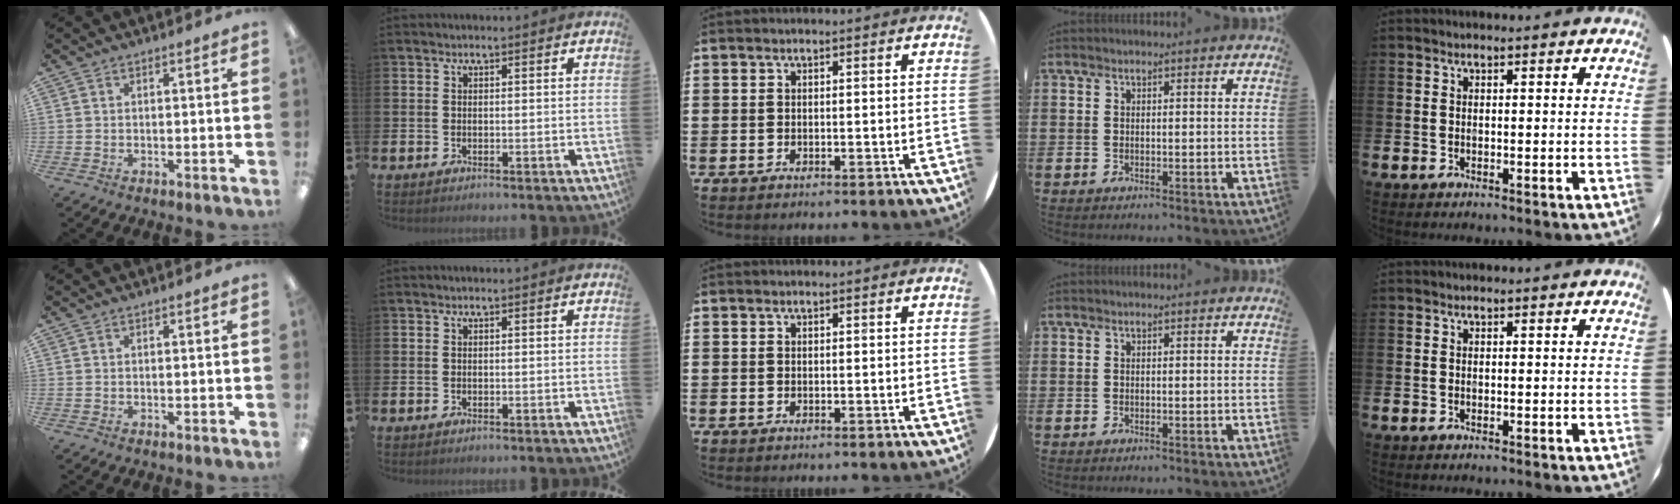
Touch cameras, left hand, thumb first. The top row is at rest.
{}